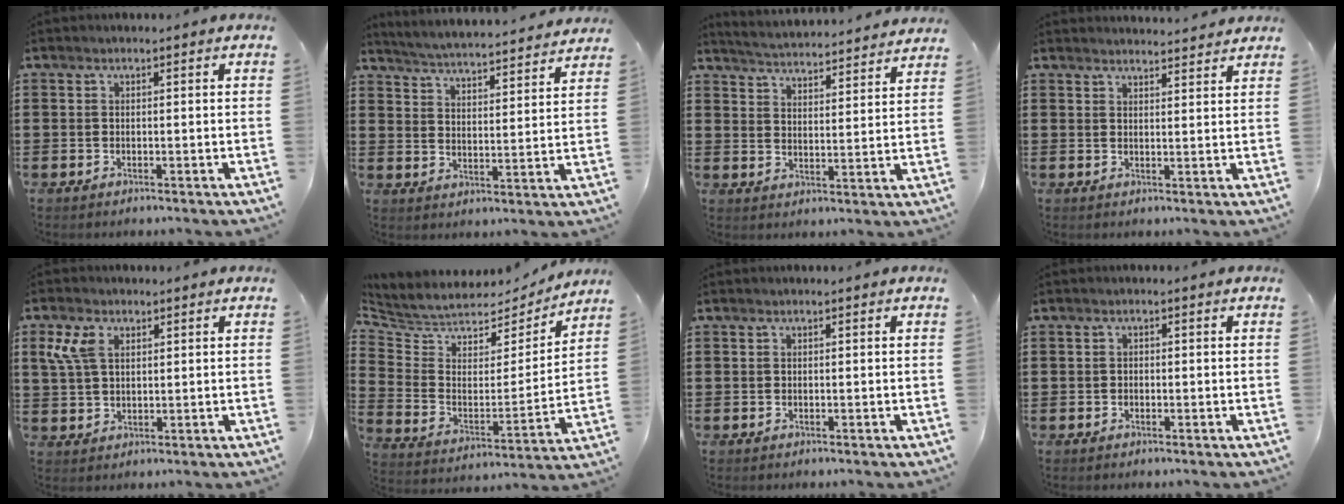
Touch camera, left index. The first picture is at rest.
{"total": 4.2, "force": [4.1, -0.7, 0.4], "torque": [-0.031, -0.039, 0.065]}
{"total": 3.9, "force": [3.8, -0.7, -0.1], "torque": [-0.020, -0.037, 0.061]}
{"total": 2.4, "force": [2.4, -0.1, 0.0], "torque": [-0.007, -0.009, 0.047]}
{"total": 5.2, "force": [2.2, 3.0, 3.7], "torque": [-0.099, 0.006, 0.034]}
{"total": 5.7, "force": [5.3, 2.1, 0.3], "torque": [-0.048, -0.045, 0.088]}
{"total": 0.0}
{"total": 0.6, "force": [-0.3, 0.5, 0.1], "torque": [-0.005, 0.002, -0.007]}